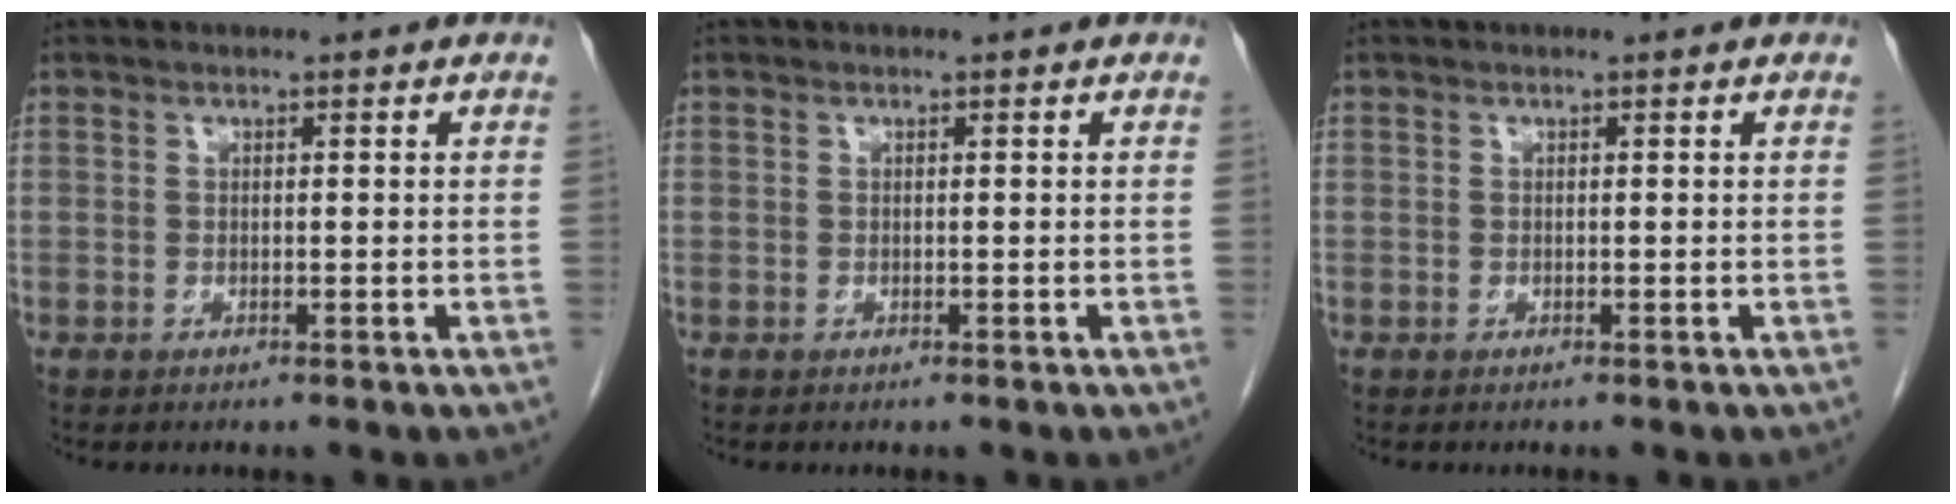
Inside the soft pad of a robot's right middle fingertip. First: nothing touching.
{"total": 0.0}
{"total": 0.0}